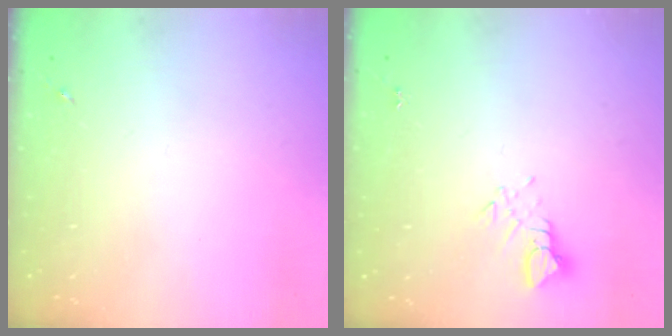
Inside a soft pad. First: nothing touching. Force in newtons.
{"total": 3.2, "press": 3.2, "slide": 0.2}